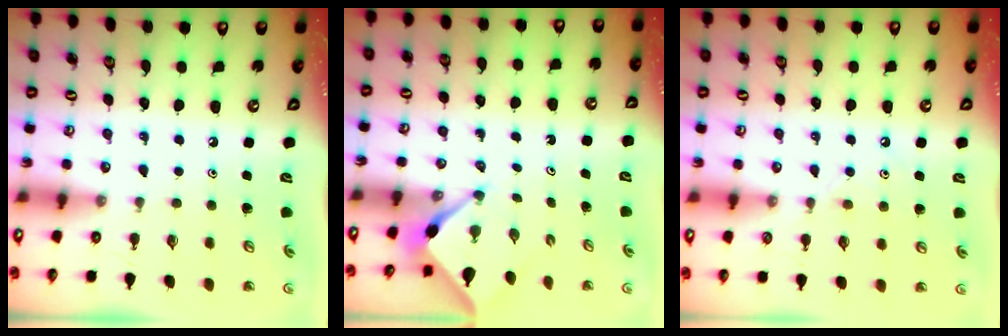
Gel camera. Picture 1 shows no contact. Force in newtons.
{"total": 3.2, "press": 3.2, "slide": 0.4}
{"total": 7.2, "press": 7.1, "slide": 1.0}